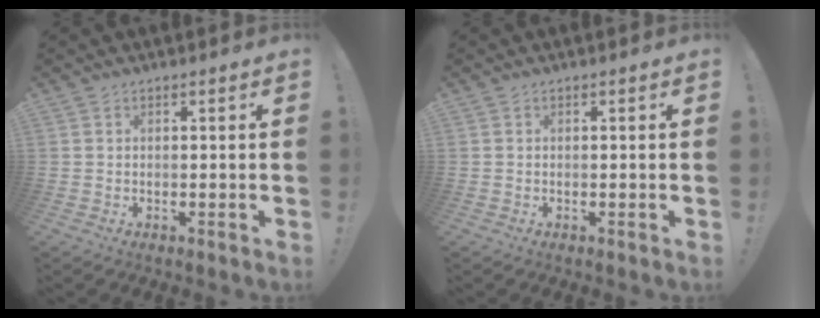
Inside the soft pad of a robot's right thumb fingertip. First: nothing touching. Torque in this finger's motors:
{"motor_torque": [0.15, -0.06, -0.03, 0.03, 0.05]}